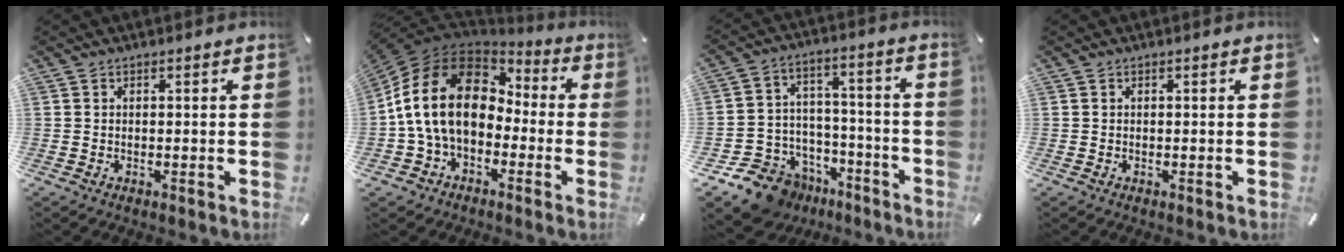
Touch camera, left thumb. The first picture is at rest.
{"total": 18.5, "force": [0.5, 13.8, 12.3], "torque": [-0.269, 0.018, 0.004]}
{"total": 13.3, "force": [-9.0, 9.1, 3.4], "torque": [-0.062, 0.050, -0.149]}
{"total": 0.0}